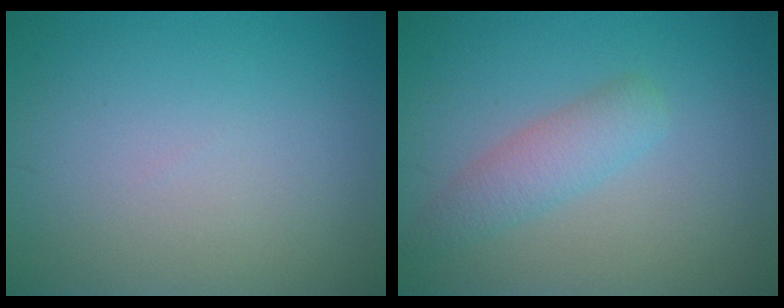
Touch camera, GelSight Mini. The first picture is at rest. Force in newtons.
{"total": 2.6, "press": 2.6, "slide": 0.1}